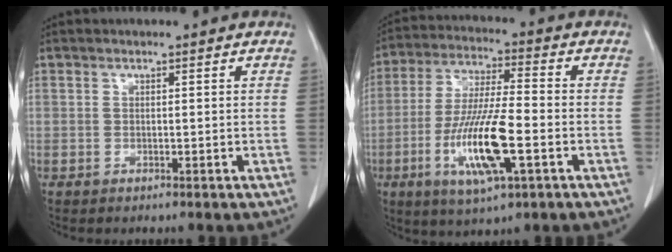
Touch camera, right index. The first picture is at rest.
{"total": 13.7, "force": [-4.4, 2.0, 12.8], "torque": [-0.256, -0.015, -0.079]}